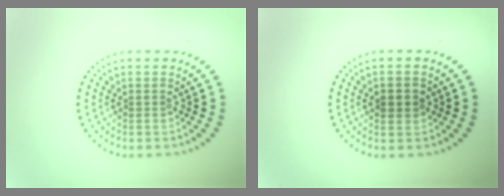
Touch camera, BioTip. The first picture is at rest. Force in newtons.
{"total": 1.9, "press": 1.9, "slide": 0.2}